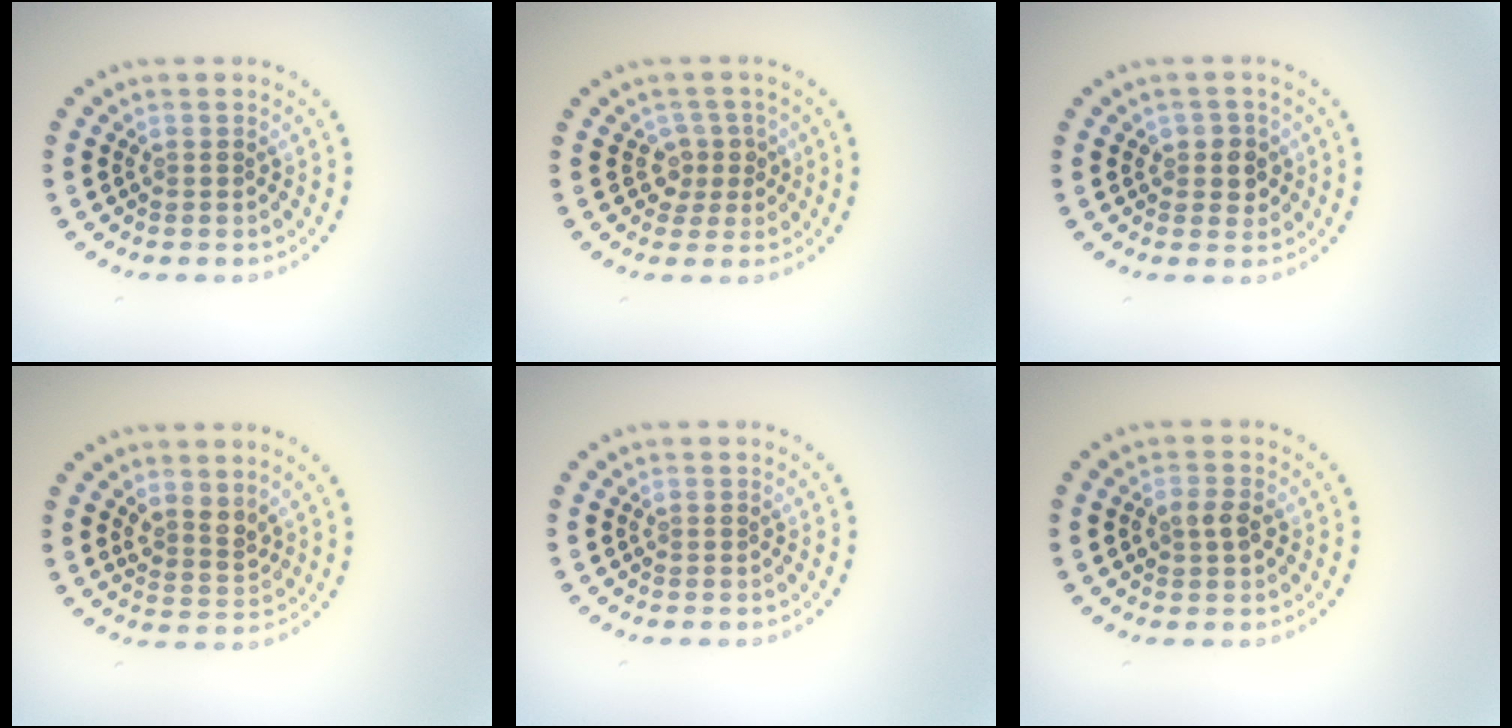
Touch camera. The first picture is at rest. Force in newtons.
{"total": 2.1, "press": 1.6, "slide": 1.3}
{"total": 1.9, "press": 1.8, "slide": 0.6}
{"total": 2.1, "press": 1.6, "slide": 1.2}
{"total": 0.0}
{"total": 1.7, "press": 1.7, "slide": 0.1}